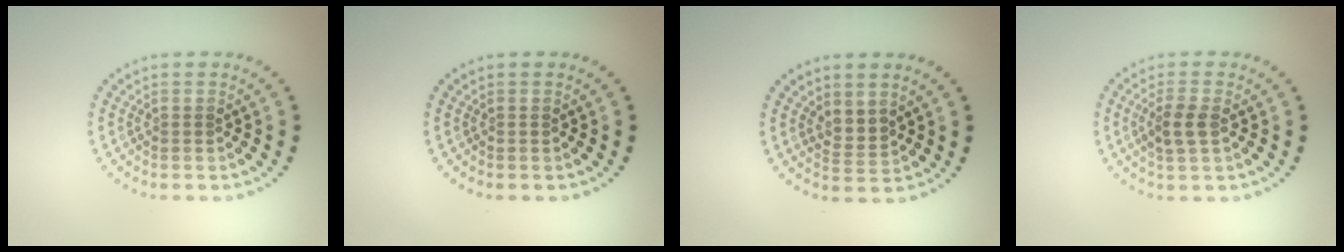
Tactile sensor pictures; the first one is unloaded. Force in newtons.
{"total": 0.0}
{"total": 1.7, "press": 1.3, "slide": 1.1}
{"total": 2.4, "press": 2.3, "slide": 0.5}